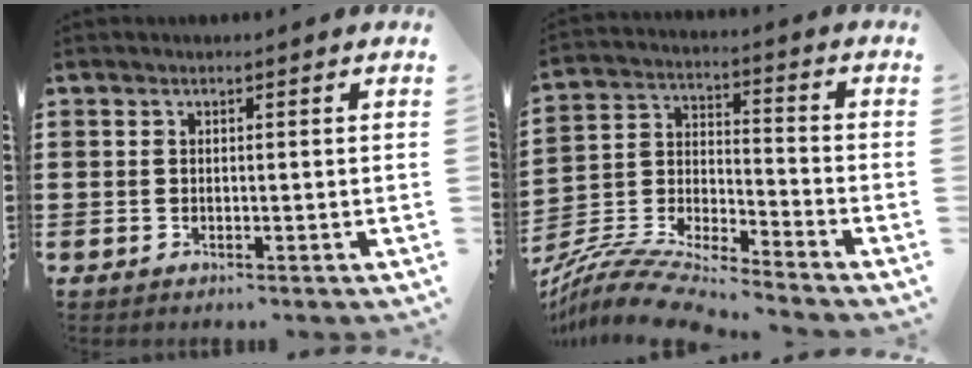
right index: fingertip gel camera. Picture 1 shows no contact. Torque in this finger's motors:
{"motor_torque": [-0.90, 0.87, 0.19, 0.04]}